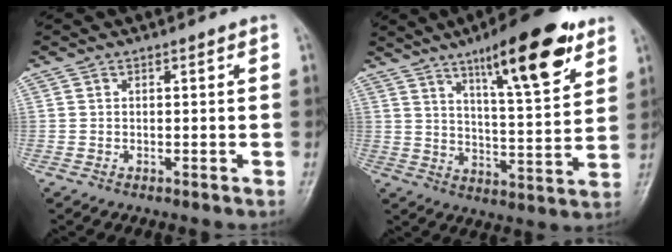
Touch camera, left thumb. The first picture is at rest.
{"total": 17.8, "force": [10.6, 4.4, 13.6], "torque": [-0.181, -0.051, 0.165]}